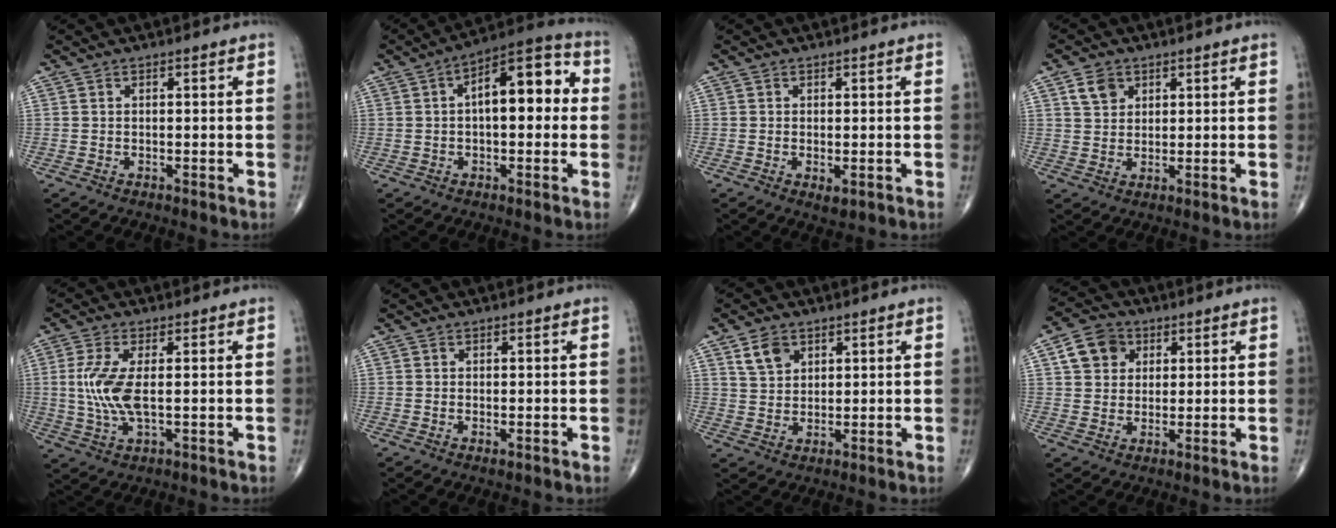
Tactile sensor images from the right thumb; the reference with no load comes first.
{"total": 13.6, "force": [1.7, 6.1, 12.0], "torque": [-0.153, 0.038, 0.015]}
{"total": 1.9, "force": [-0.4, 0.9, 1.6], "torque": [-0.027, -0.005, -0.004]}
{"total": 4.4, "force": [2.2, 3.3, 1.9], "torque": [-0.019, -0.009, 0.042]}
{"total": 8.0, "force": [0.4, 2.9, 7.5], "torque": [-0.184, -0.007, 0.009]}
{"total": 0.8, "force": [-0.2, 0.4, 0.7], "torque": [-0.013, -0.003, -0.003]}
{"total": 5.0, "force": [2.8, 3.4, 2.5], "torque": [-0.031, -0.014, 0.056]}
{"total": 7.4, "force": [2.6, 6.1, 3.3], "torque": [-0.035, 0.000, 0.041]}